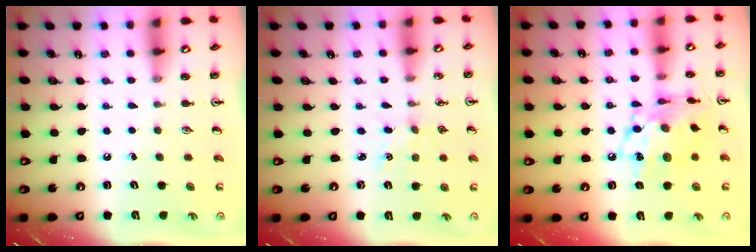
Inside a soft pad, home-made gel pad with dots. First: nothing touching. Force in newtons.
{"total": 2.6, "press": 2.6, "slide": 0.4}
{"total": 14.3, "press": 14.3, "slide": 1.0}